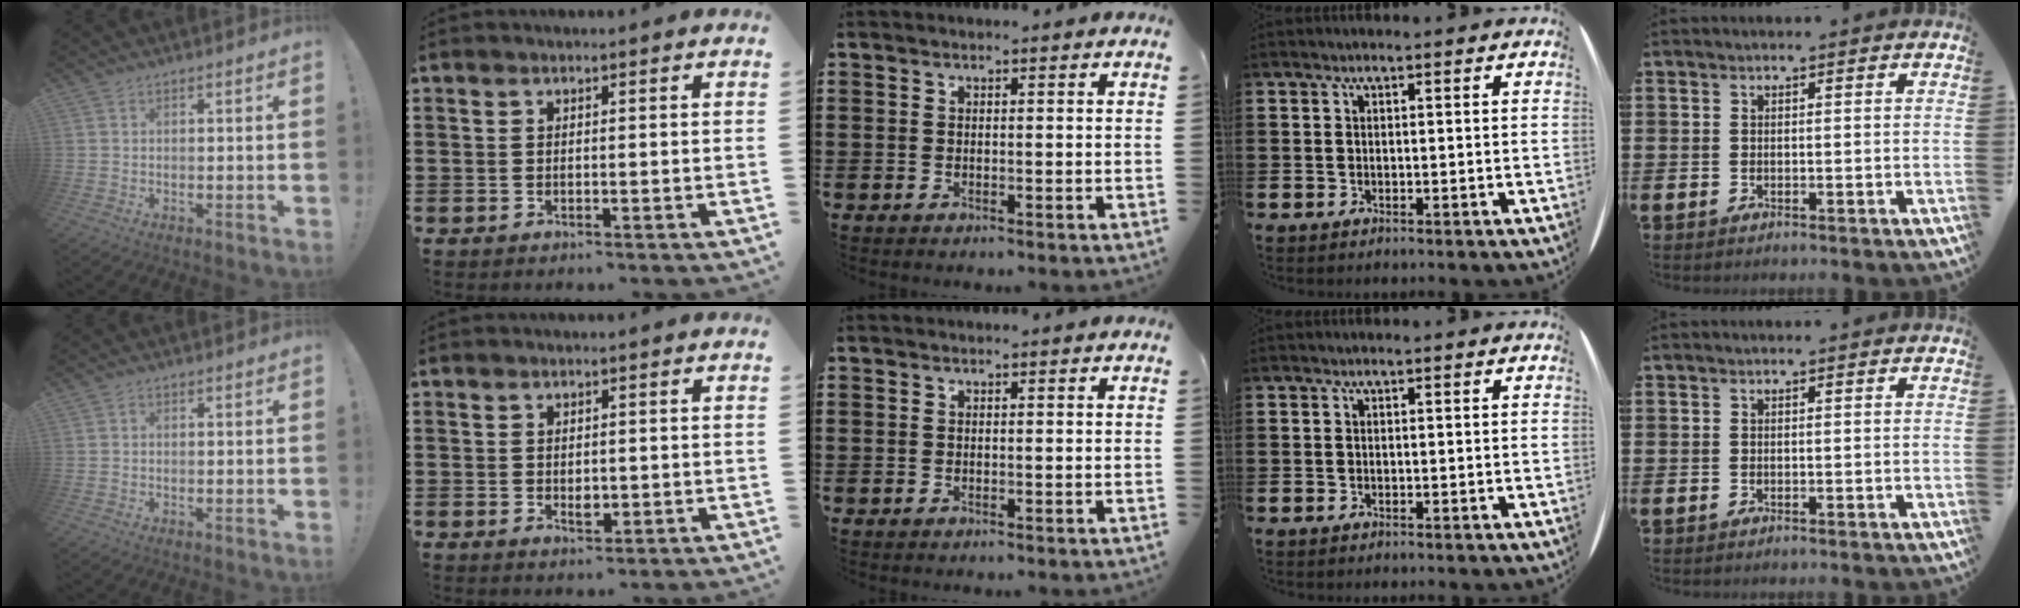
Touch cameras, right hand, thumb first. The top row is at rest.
{"thumb": {"total": 0.6, "force": [-0.3, 0.4, 0.2], "torque": [-0.004, 0.001, -0.007]}, "index": {"total": 1.7, "force": [-0.1, 1.0, 1.4], "torque": [-0.025, 0.002, -0.002]}}